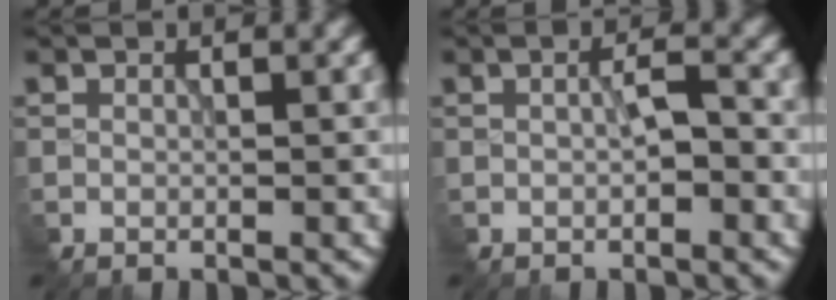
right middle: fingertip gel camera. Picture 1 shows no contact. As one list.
[{"total": 2.1, "force": [-0.5, 0.6, 1.9], "torque": [-0.037, 0.000, -0.007]}]